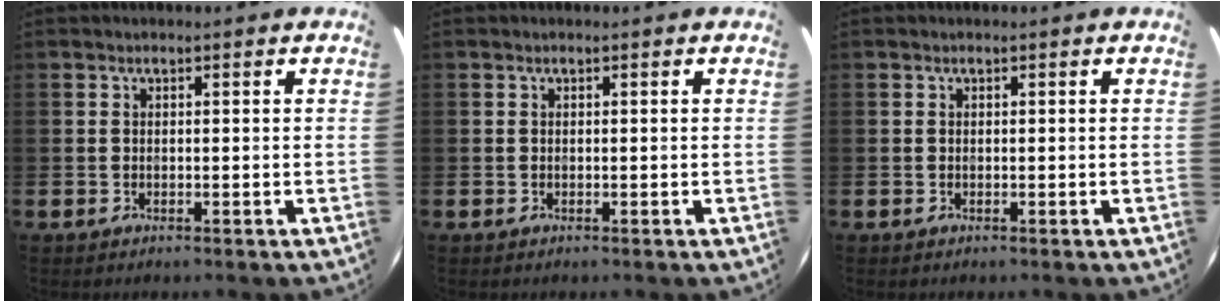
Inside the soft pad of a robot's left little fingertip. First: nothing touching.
{"total": 0.0}
{"total": 0.0}